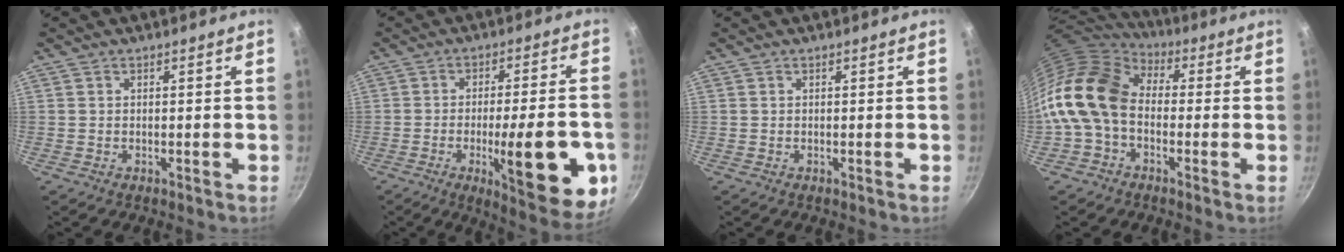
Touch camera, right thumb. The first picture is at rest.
{"total": 19.3, "force": [-5.8, 5.2, 17.7], "torque": [-0.214, 0.011, -0.075]}
{"total": 0.0}
{"total": 16.9, "force": [-1.1, 12.0, 11.9], "torque": [-0.219, 0.035, -0.040]}